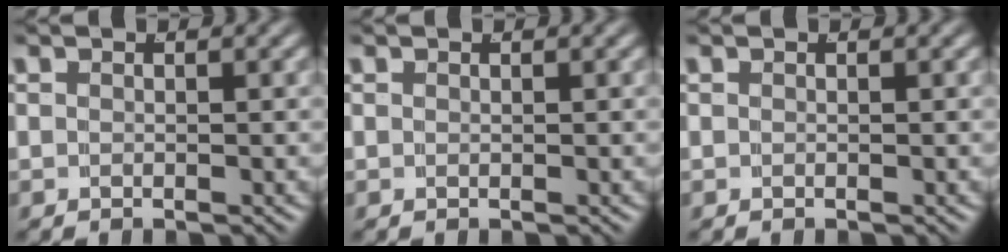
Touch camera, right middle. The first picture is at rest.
{"total": 0.0}
{"total": 0.0}